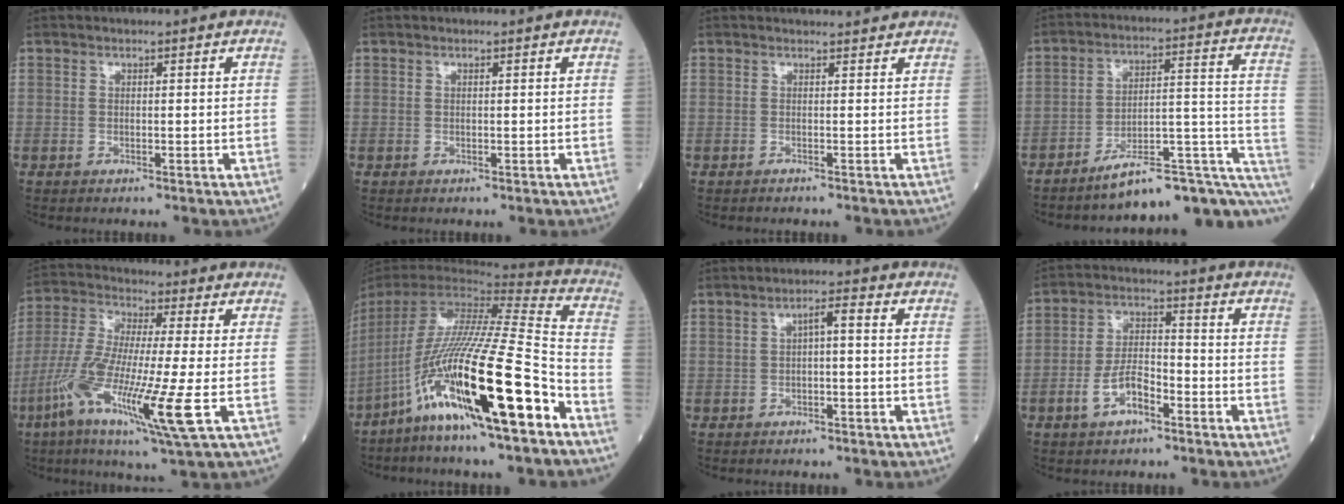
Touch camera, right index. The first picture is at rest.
{"total": 0.0}
{"total": 1.9, "force": [1.4, 0.6, 1.0], "torque": [-0.033, 0.022, 0.011]}
{"total": 16.8, "force": [-12.3, 3.3, 11.1], "torque": [-0.087, 0.067, -0.170]}
{"total": 15.6, "force": [-5.3, 0.3, 14.6], "torque": [-0.304, -0.031, -0.104]}
{"total": 24.6, "force": [-12.2, 1.3, 21.3], "torque": [-0.400, -0.040, -0.222]}
{"total": 2.4, "force": [0.0, 0.5, 2.4], "torque": [-0.037, 0.011, 0.001]}
{"total": 6.7, "force": [-3.4, 2.9, 5.0], "torque": [-0.101, 0.010, -0.064]}